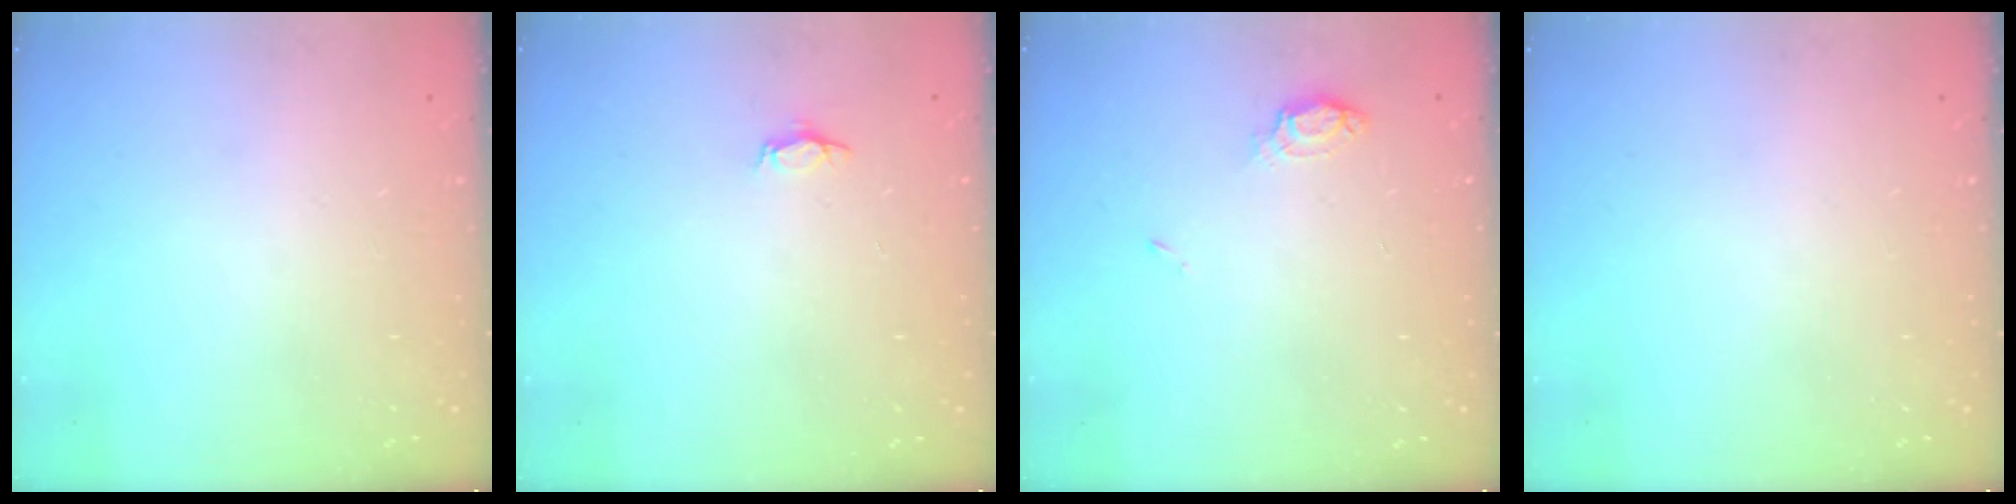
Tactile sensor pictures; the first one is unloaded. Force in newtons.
{"total": 2.8, "press": 2.8, "slide": 0.3}
{"total": 5.6, "press": 5.6, "slide": 0.6}
{"total": 0.0}